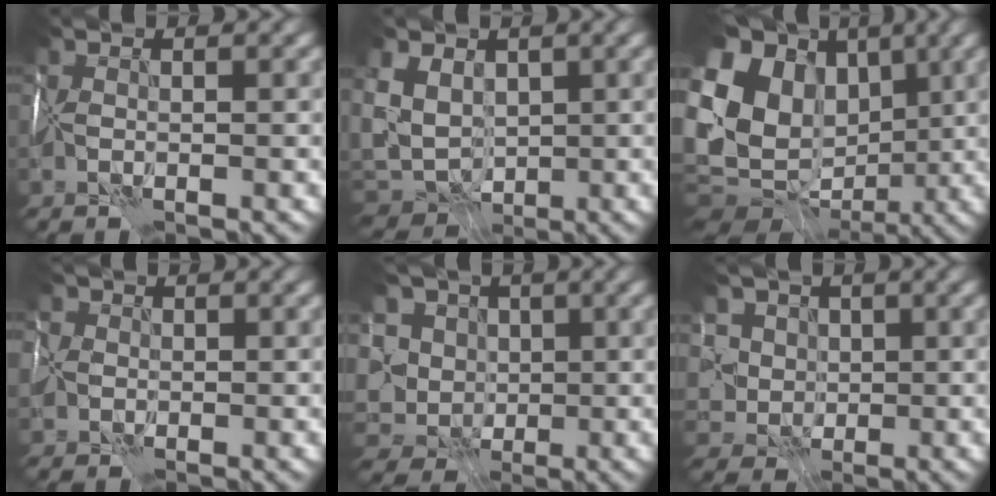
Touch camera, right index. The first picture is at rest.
{"total": 7.5, "force": [1.1, 6.0, 4.3], "torque": [-0.085, -0.007, 0.032]}
{"total": 16.0, "force": [1.1, 12.0, 10.5], "torque": [-0.206, 0.010, 0.038]}
{"total": 1.7, "force": [0.0, 1.7, 0.1], "torque": [-0.006, -0.002, 0.007]}
{"total": 10.0, "force": [2.8, 8.3, 4.9], "torque": [-0.095, 0.011, 0.030]}
{"total": 5.3, "force": [1.8, 4.6, 1.9], "torque": [-0.037, 0.016, 0.025]}